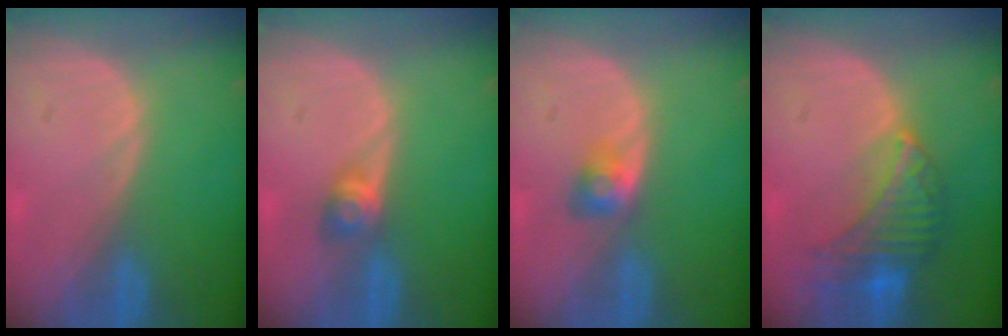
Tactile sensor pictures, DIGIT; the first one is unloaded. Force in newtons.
{"total": 3.0, "press": 2.6, "slide": 1.5}
{"total": 3.0, "press": 2.7, "slide": 1.3}
{"total": 7.9, "press": 7.1, "slide": 3.4}